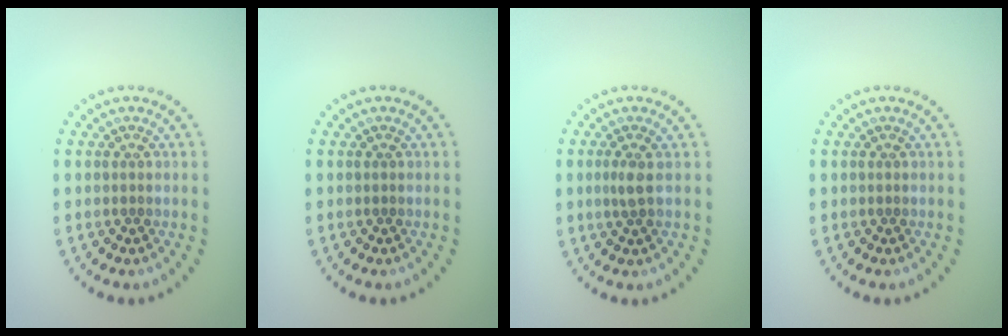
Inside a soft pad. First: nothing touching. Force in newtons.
{"total": 0.0}
{"total": 1.5, "press": 1.1, "slide": 0.9}
{"total": 0.0}